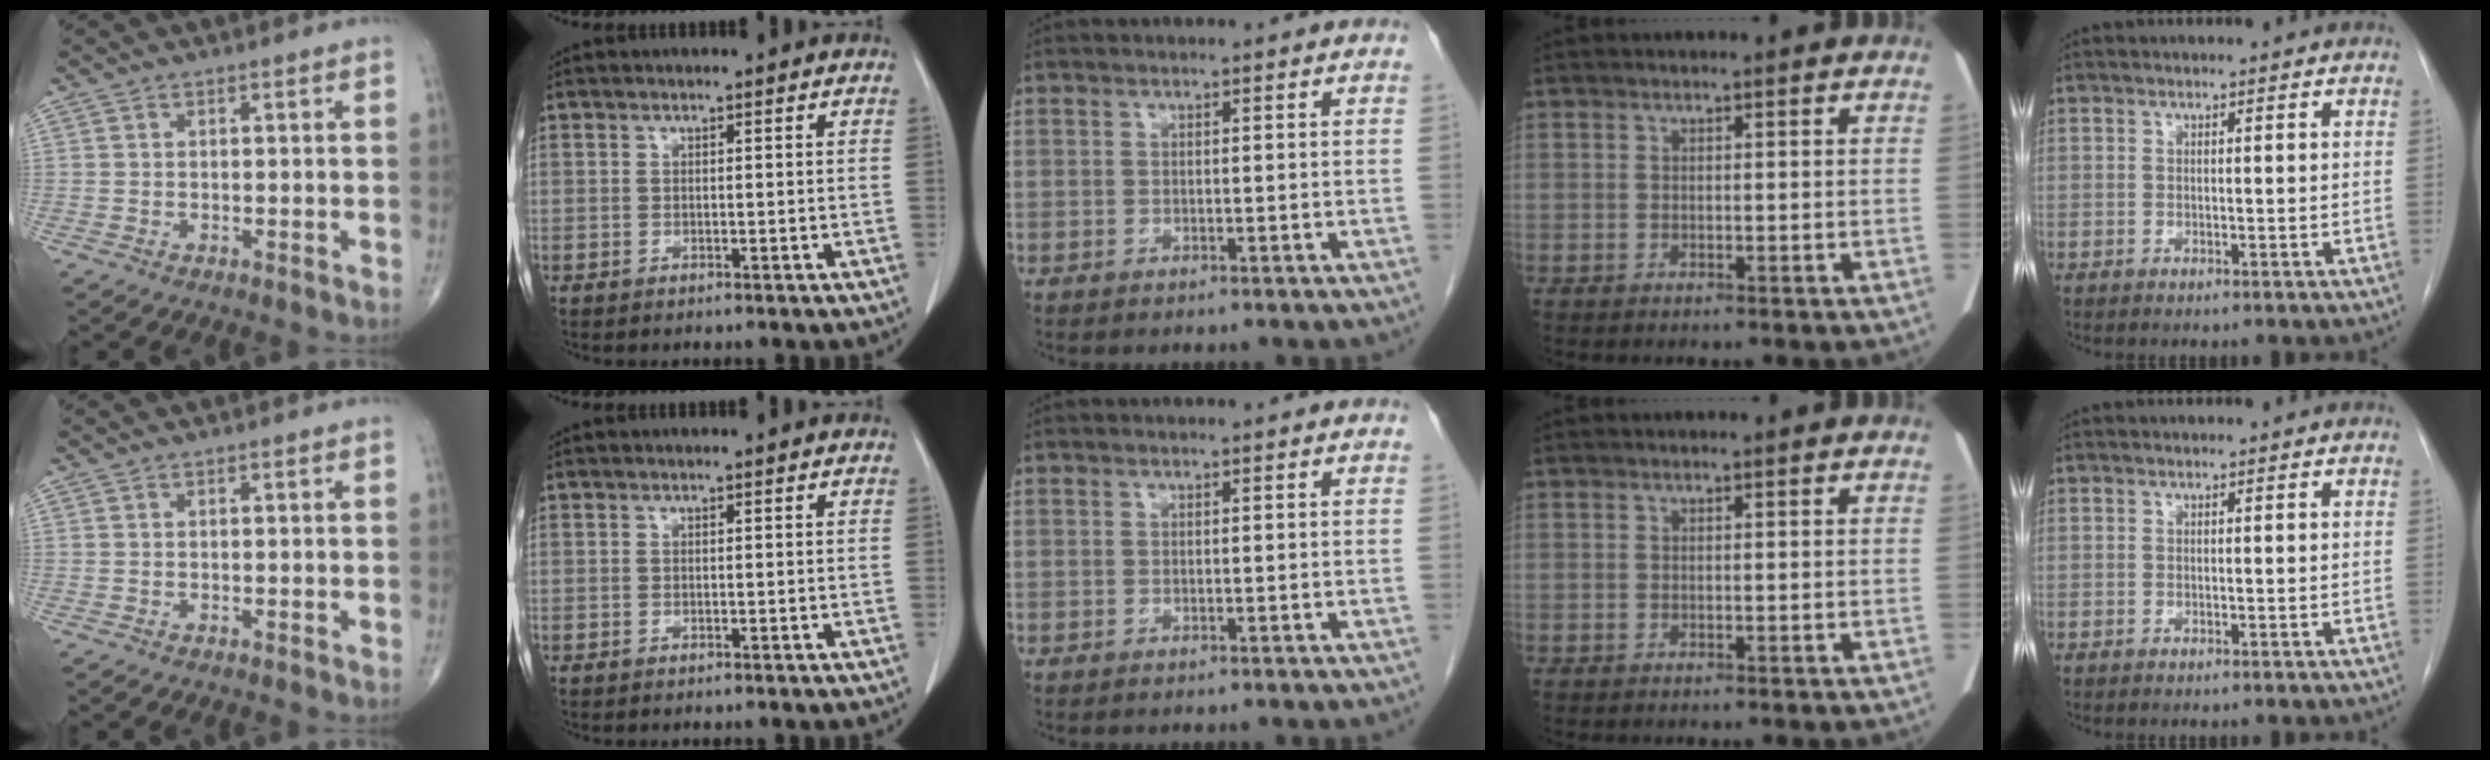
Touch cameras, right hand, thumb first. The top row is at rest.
{}